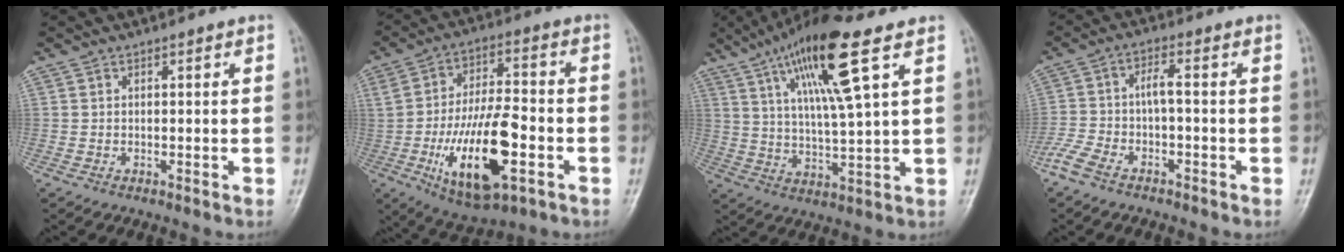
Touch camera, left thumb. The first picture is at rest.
{"total": 17.7, "force": [-5.3, 7.0, 15.4], "torque": [-0.275, 0.016, -0.080]}
{"total": 16.2, "force": [7.9, 2.5, 13.9], "torque": [-0.251, -0.019, 0.140]}
{"total": 6.5, "force": [-3.3, 1.6, 5.4], "torque": [-0.127, 0.026, -0.064]}